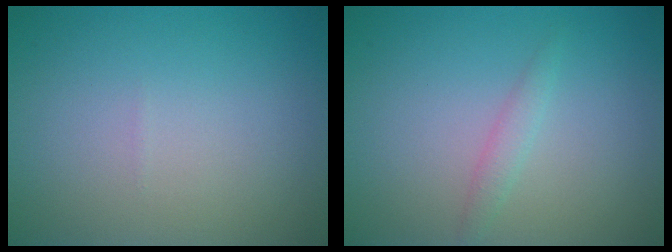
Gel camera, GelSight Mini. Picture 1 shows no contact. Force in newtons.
{"total": 1.2, "press": 1.2, "slide": 0.1}